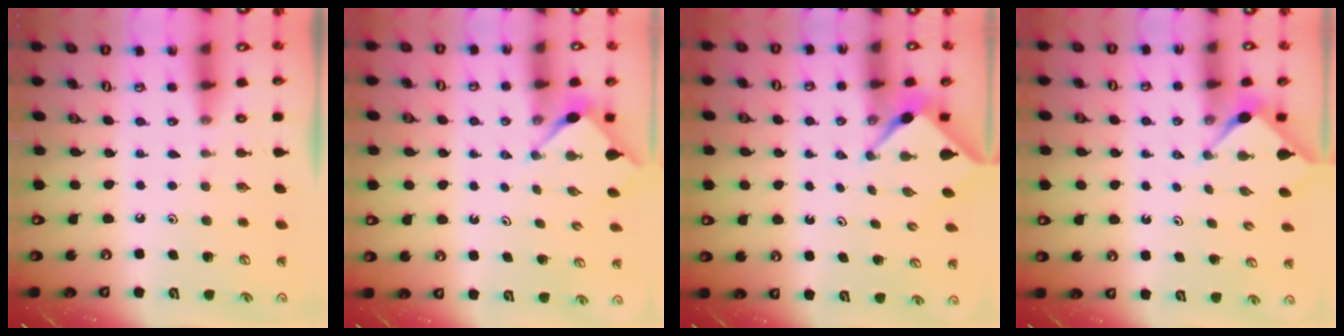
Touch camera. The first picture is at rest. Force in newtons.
{"total": 2.8, "press": 2.7, "slide": 0.3}
{"total": 3.1, "press": 3.0, "slide": 0.4}
{"total": 2.9, "press": 2.9, "slide": 0.4}